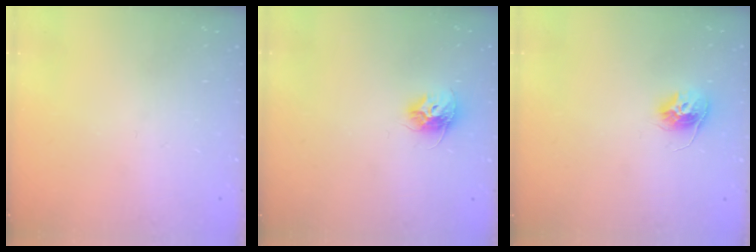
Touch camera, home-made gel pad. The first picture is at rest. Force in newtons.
{"total": 9.4, "press": 9.4, "slide": 0.2}
{"total": 10.2, "press": 10.1, "slide": 0.7}